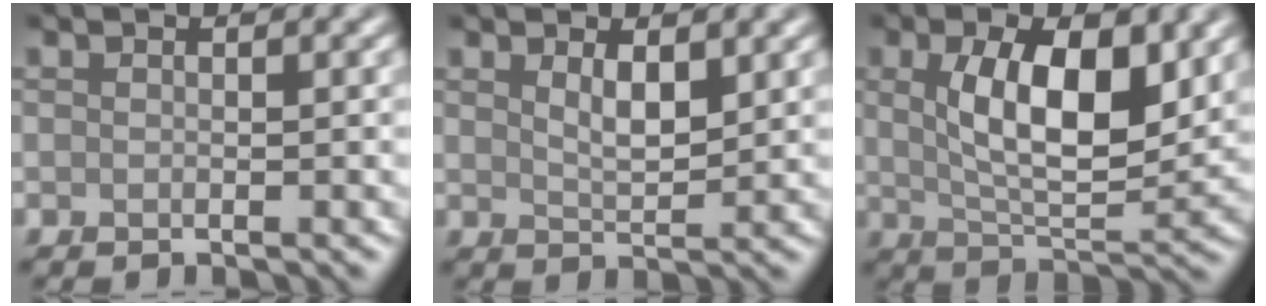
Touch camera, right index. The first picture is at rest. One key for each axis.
{"total": 2.2, "fx": 1.2, "fy": 0.6, "fz": 1.7, "tx": -0.032, "ty": -0.005, "tz": 0.025}
{"total": 8.4, "fx": 2.0, "fy": 3.6, "fz": 7.3, "tx": -0.130, "ty": -0.005, "tz": 0.041}